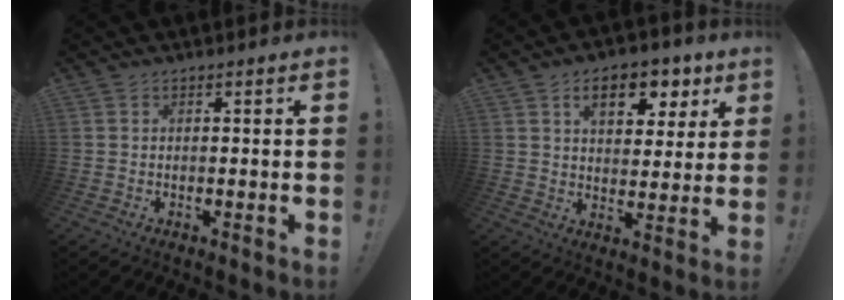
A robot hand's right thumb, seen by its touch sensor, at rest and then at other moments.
{"total": 10.7, "force": [5.3, 6.1, 7.0], "torque": [-0.099, -0.016, 0.092]}